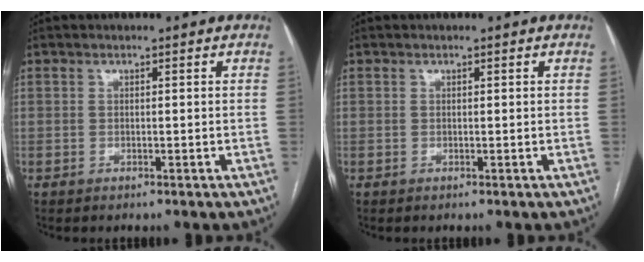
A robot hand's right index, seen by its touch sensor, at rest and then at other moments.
{"total": 0.0}